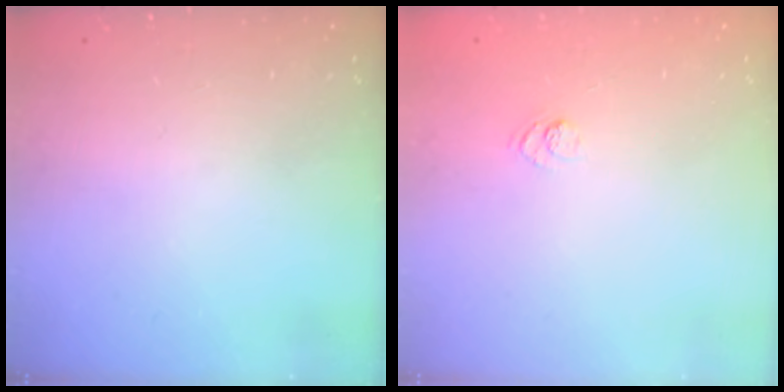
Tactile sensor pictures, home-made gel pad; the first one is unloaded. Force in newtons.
{"total": 3.2, "press": 3.0, "slide": 1.0}